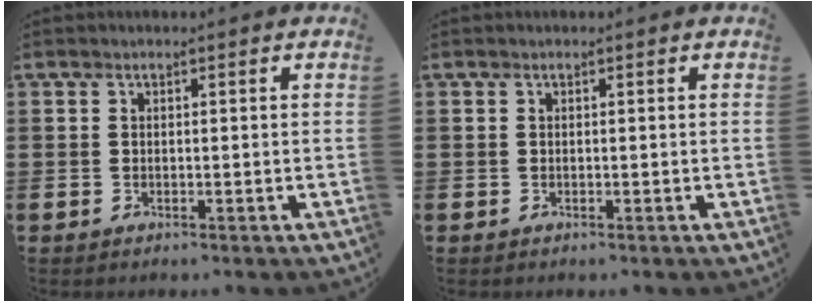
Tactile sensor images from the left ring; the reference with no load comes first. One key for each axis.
{"total": 0.0}